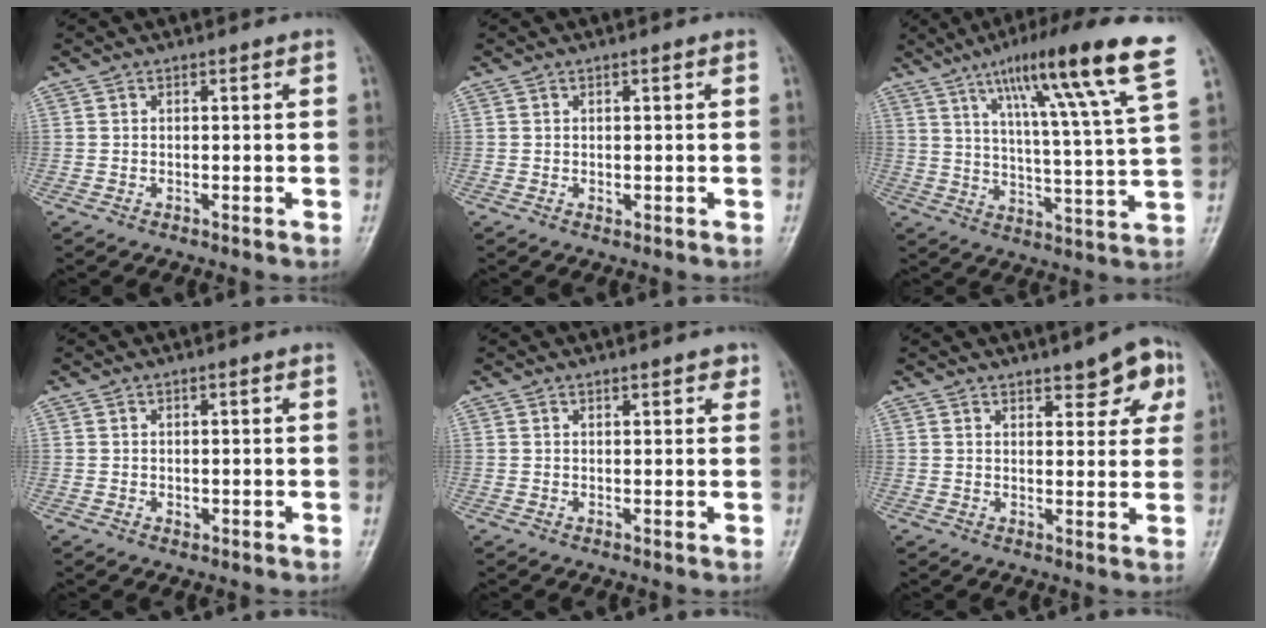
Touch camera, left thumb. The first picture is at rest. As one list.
[{"total": 0.7, "force": [0.0, 0.5, 0.5], "torque": [-0.006, -0.001, 0.002]}, {"total": 19.3, "force": [11.1, 1.2, 15.7], "torque": [-0.231, -0.040, 0.163]}, {"total": 0.8, "force": [-0.1, 0.6, 0.6], "torque": [-0.005, 0.000, 0.001]}, {"total": 2.2, "force": [1.5, 1.0, 1.2], "torque": [-0.002, -0.005, 0.016]}, {"total": 7.4, "force": [4.0, 3.2, 5.3], "torque": [-0.034, -0.015, 0.046]}]